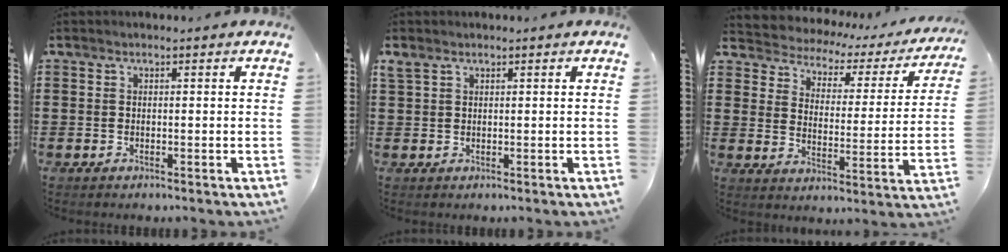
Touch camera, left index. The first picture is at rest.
{"total": 1.4, "force": [0.9, 0.8, 0.7], "torque": [-0.018, 0.003, 0.017]}
{"total": 1.8, "force": [1.6, 0.9, 0.0], "torque": [-0.019, -0.023, 0.013]}